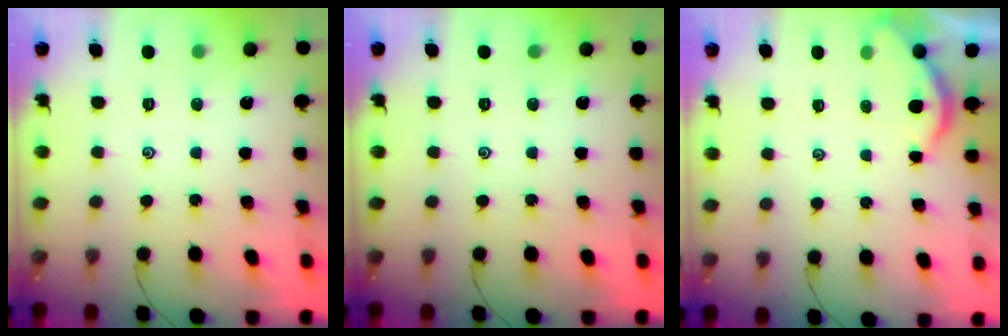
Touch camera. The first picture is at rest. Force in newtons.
{"total": 0.0}
{"total": 2.0, "press": 2.0, "slide": 0.1}